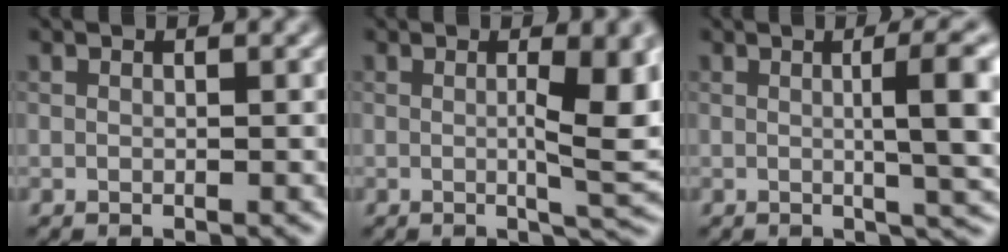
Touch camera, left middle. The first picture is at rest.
{"total": 6.5, "force": [0.3, 1.3, 6.3], "torque": [-0.088, -0.002, 0.006]}
{"total": 6.8, "force": [0.5, 1.6, 6.6], "torque": [-0.080, 0.010, 0.005]}